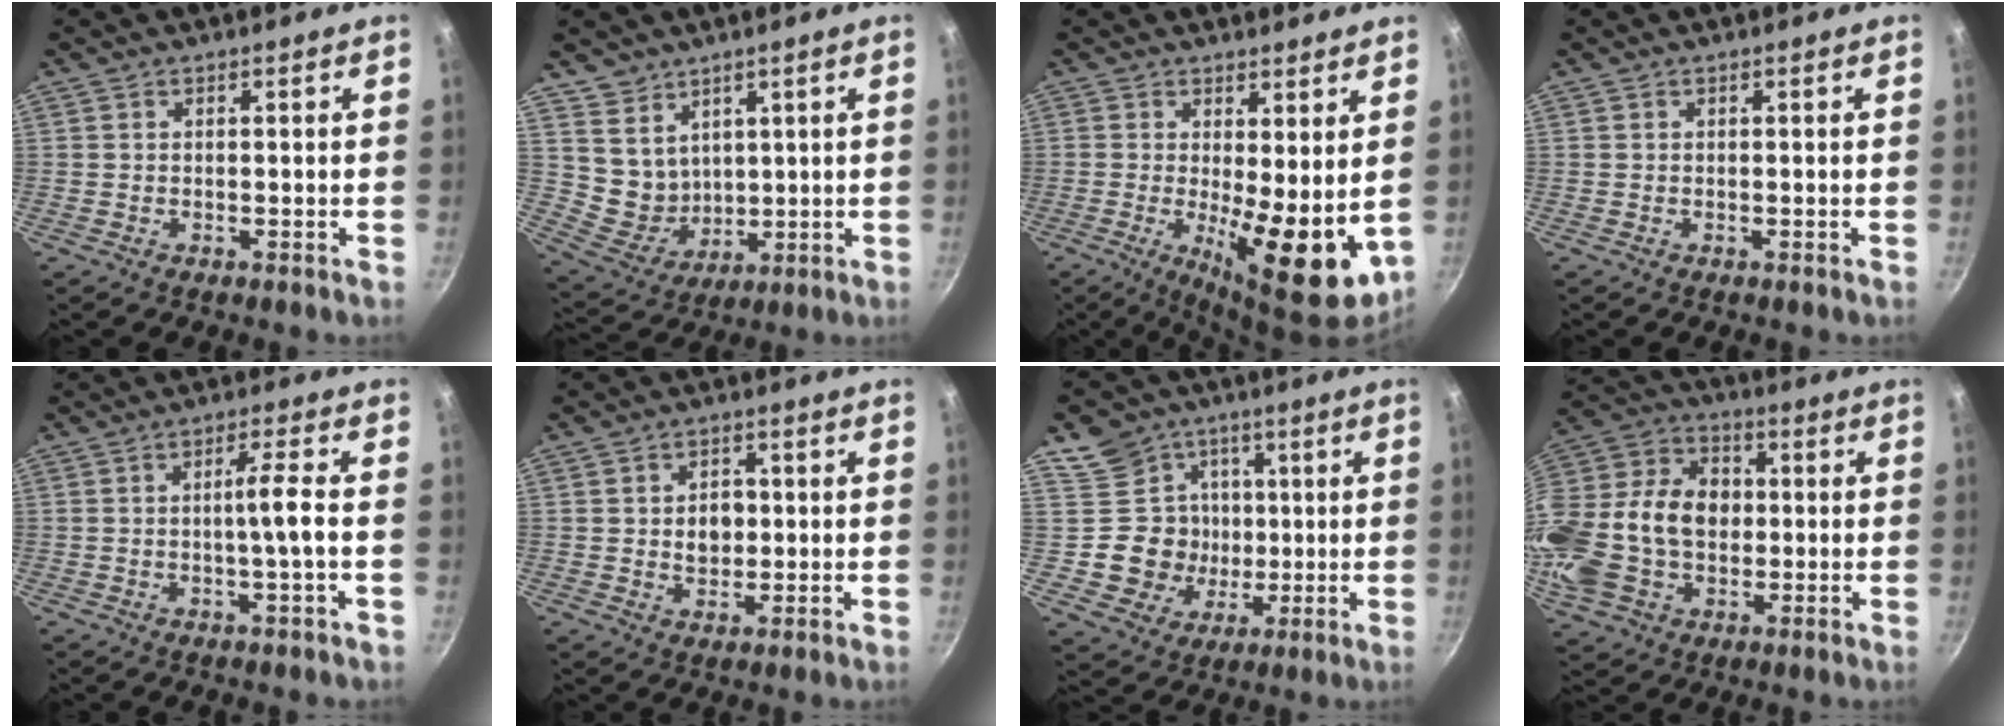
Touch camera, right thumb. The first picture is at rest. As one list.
[{"total": 8.1, "force": [4.6, 6.4, 2.0], "torque": [-0.006, -0.022, 0.105]}, {"total": 12.4, "force": [0.2, 4.2, 11.6], "torque": [-0.149, -0.026, 0.011]}, {"total": 0.0}, {"total": 4.6, "force": [-0.7, -0.5, 4.5], "torque": [-0.082, 0.011, -0.011]}, {"total": 5.2, "force": [0.2, 4.0, 3.4], "torque": [-0.031, -0.001, 0.004]}, {"total": 12.9, "force": [1.1, 12.5, 3.2], "torque": [-0.018, 0.004, 0.015]}, {"total": 24.1, "force": [-0.7, 18.0, 16.0], "torque": [-0.322, 0.044, -0.012]}]